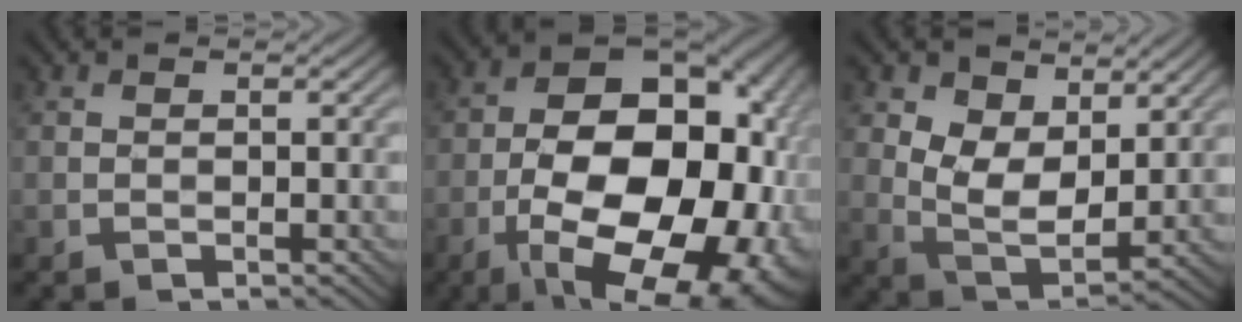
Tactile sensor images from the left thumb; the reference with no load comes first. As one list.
[{"total": 21.4, "force": [-6.4, 11.9, 16.6], "torque": [-0.250, -0.008, -0.076]}, {"total": 8.5, "force": [3.5, 5.0, 5.8], "torque": [-0.133, -0.006, 0.065]}]